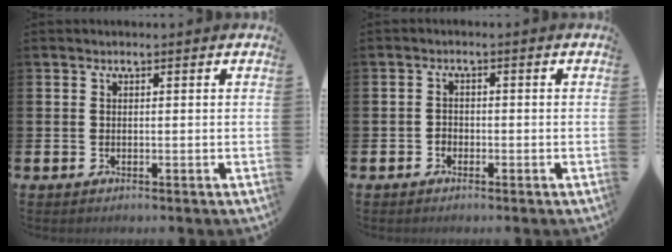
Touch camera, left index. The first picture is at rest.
{"total": 1.3, "force": [-0.7, 1.0, 0.3], "torque": [-0.001, 0.000, -0.017]}